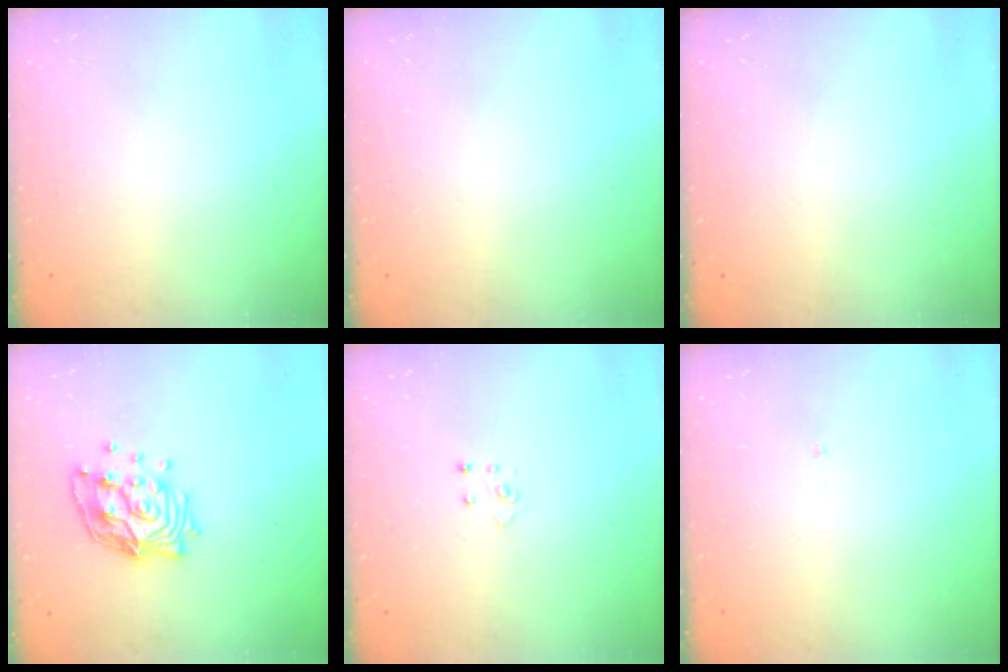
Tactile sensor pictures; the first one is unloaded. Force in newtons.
{"total": 0.0}
{"total": 0.0}
{"total": 13.5, "press": 13.4, "slide": 1.0}
{"total": 2.6, "press": 2.6, "slide": 0.3}
{"total": 0.0}